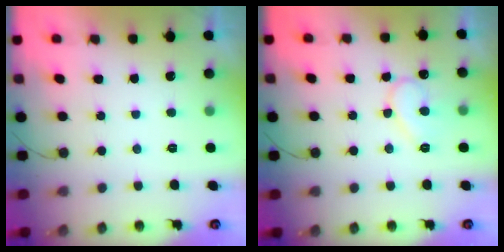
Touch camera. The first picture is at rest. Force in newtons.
{"total": 9.3, "press": 9.3, "slide": 0.8}